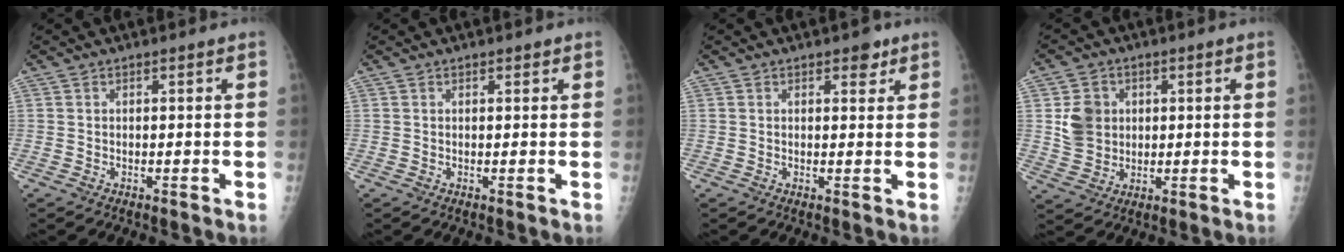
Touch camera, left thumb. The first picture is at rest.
{"total": 0.6, "force": [0.4, 0.3, 0.3], "torque": [0.000, -0.002, 0.005]}
{"total": 2.4, "force": [1.5, 1.3, 1.3], "torque": [-0.001, -0.006, 0.019]}
{"total": 7.0, "force": [1.3, 6.2, 2.9], "torque": [-0.027, -0.005, 0.028]}